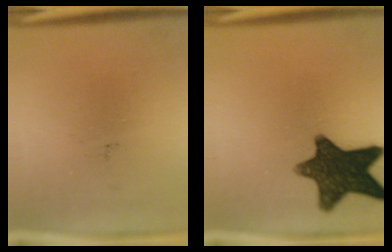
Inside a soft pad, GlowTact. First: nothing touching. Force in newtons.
{"total": 14.0}